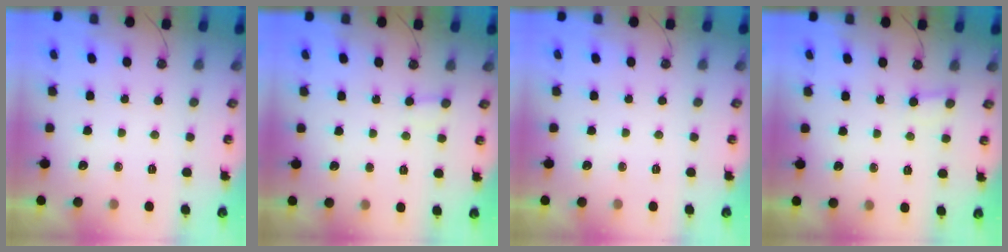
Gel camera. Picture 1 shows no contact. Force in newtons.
{"total": 2.1, "press": 2.1, "slide": 0.2}
{"total": 0.0}
{"total": 2.7, "press": 2.7, "slide": 0.2}